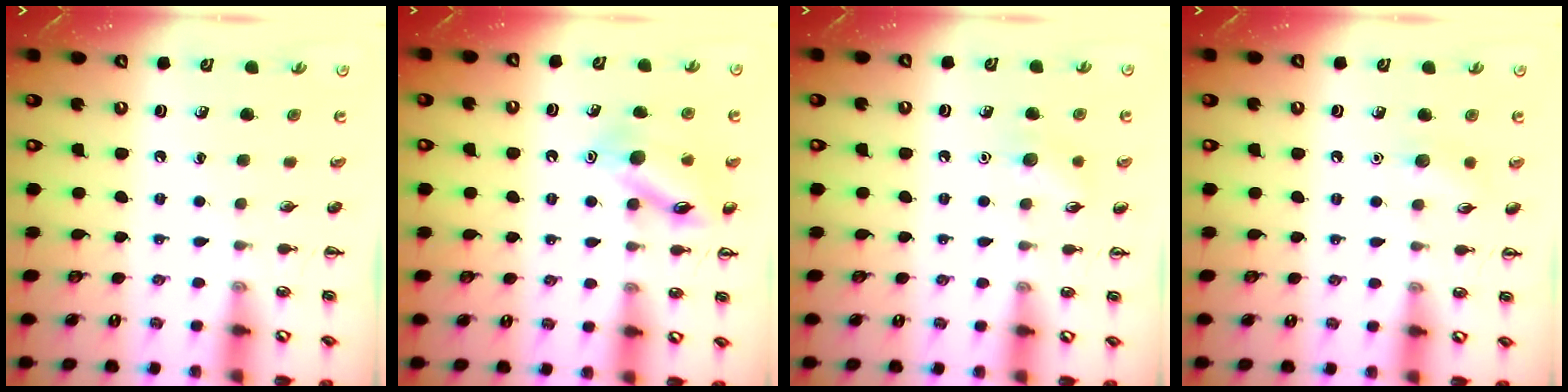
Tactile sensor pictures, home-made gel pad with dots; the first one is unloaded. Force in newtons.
{"total": 13.1, "press": 13.1, "slide": 0.9}
{"total": 6.5, "press": 6.3, "slide": 1.4}
{"total": 5.9, "press": 5.6, "slide": 1.7}